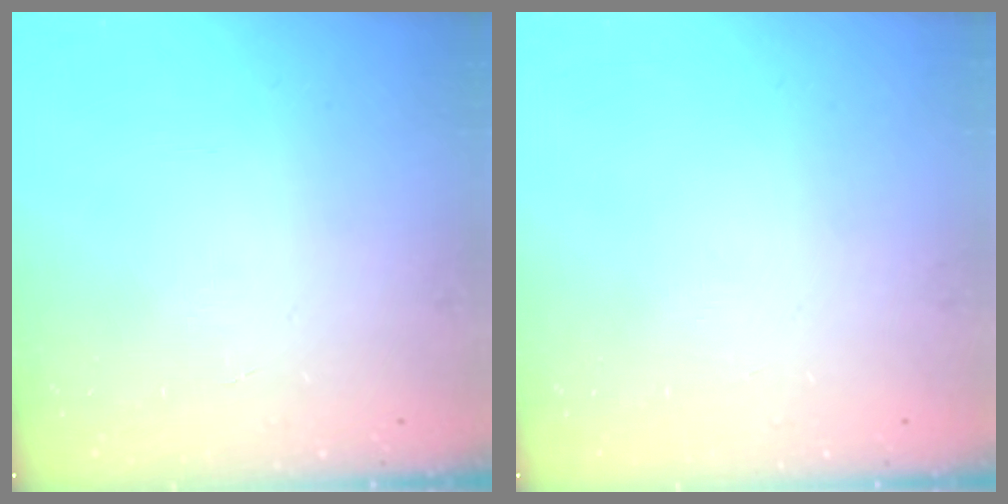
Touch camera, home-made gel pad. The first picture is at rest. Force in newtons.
{"total": 0.0}